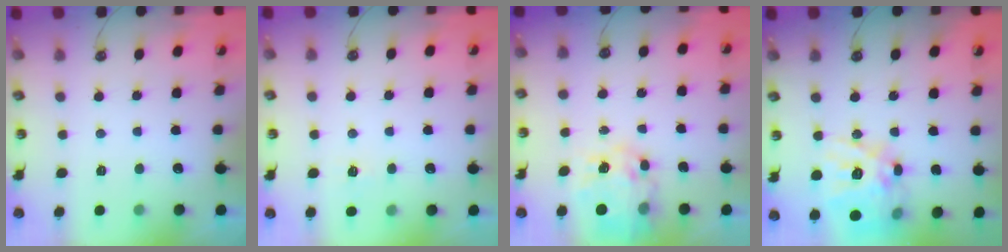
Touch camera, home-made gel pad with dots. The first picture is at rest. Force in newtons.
{"total": 5.3, "press": 5.2, "slide": 0.5}
{"total": 12.3, "press": 12.2, "slide": 1.2}
{"total": 21.8, "press": 21.5, "slide": 3.3}